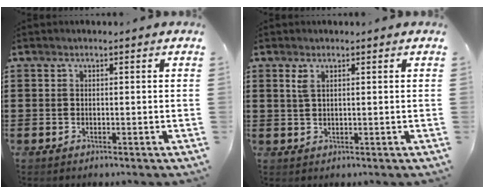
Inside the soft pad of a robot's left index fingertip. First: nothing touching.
{"total": 1.6, "force": [0.7, 0.5, 1.4], "torque": [-0.030, 0.002, 0.011]}